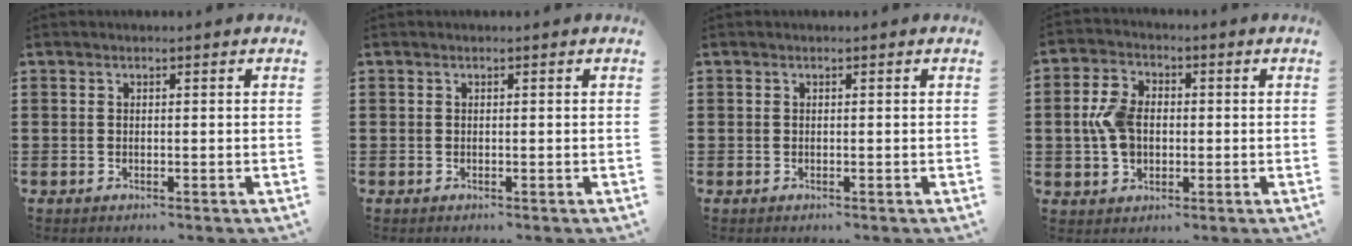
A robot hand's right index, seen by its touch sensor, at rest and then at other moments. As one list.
[{"total": 0.0}, {"total": 0.0}, {"total": 6.5, "force": [-0.2, 4.6, 4.6], "torque": [-0.122, 0.005, -0.013]}]